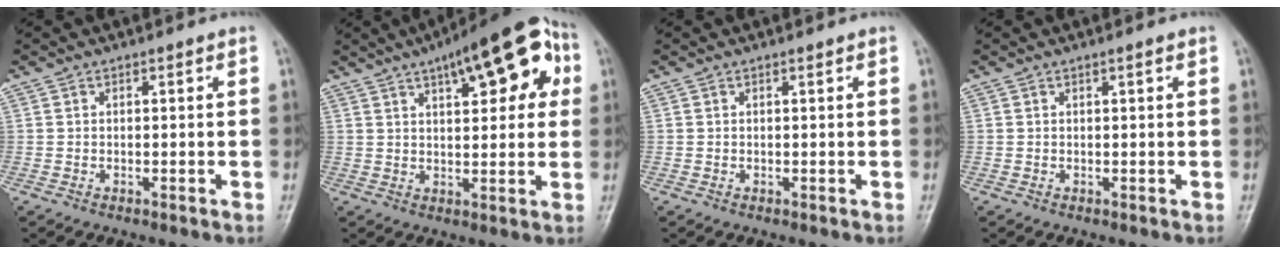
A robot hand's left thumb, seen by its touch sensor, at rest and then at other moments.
{"total": 17.3, "force": [7.3, 6.8, 14.1], "torque": [-0.162, 0.013, 0.094]}
{"total": 0.0}
{"total": 0.6, "force": [0.3, 0.0, 0.5], "torque": [-0.010, 0.000, 0.005]}